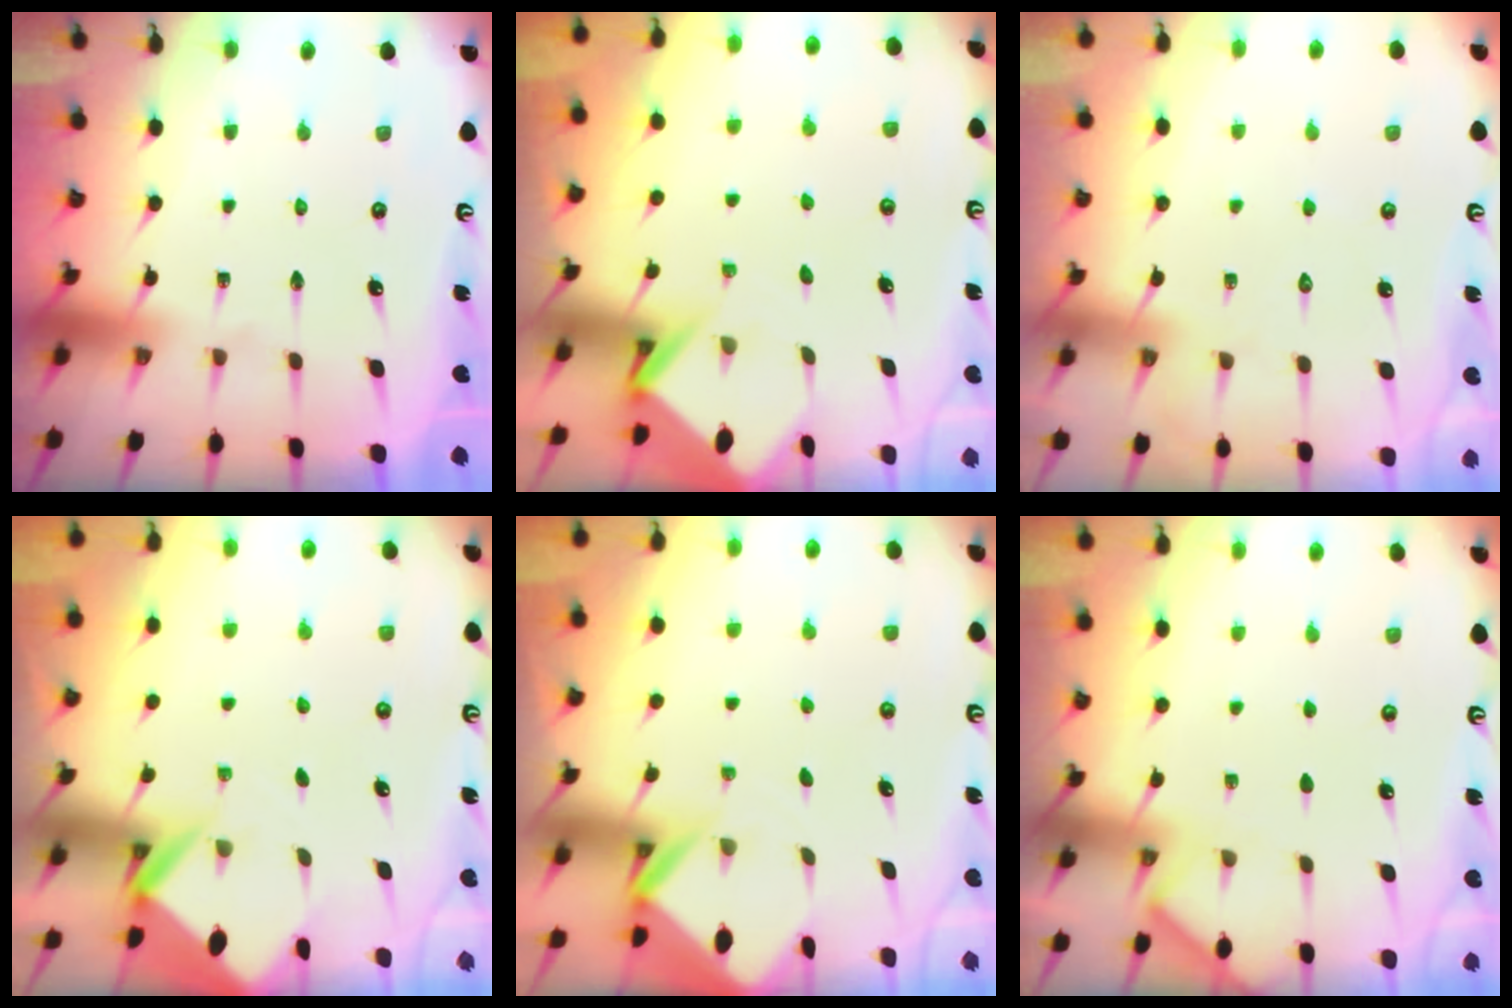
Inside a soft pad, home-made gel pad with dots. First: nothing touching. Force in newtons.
{"total": 3.6, "press": 3.6, "slide": 0.2}
{"total": 6.1, "press": 6.1, "slide": 0.8}
{"total": 2.6, "press": 2.6, "slide": 0.1}
{"total": 2.8, "press": 2.8, "slide": 0.2}
{"total": 3.1, "press": 3.1, "slide": 0.4}